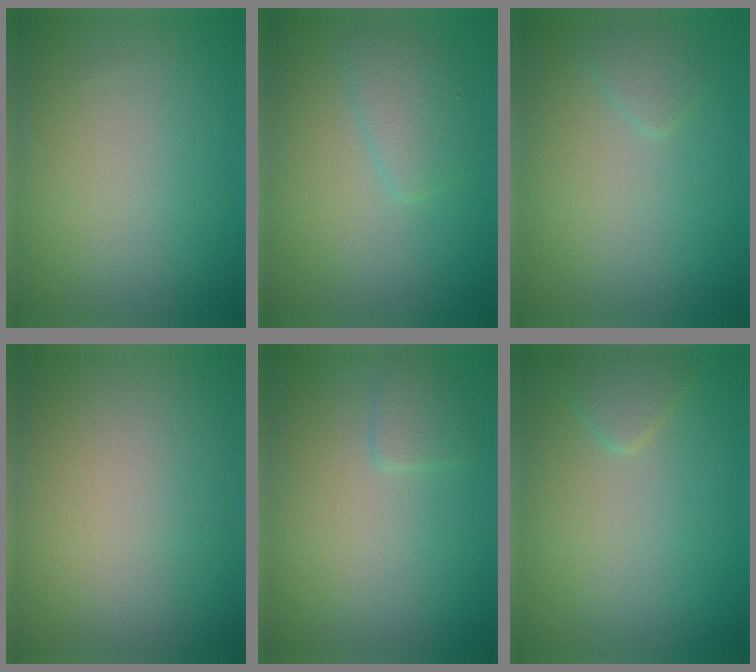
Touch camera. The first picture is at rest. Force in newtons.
{"total": 2.2, "press": 2.2, "slide": 0.1}
{"total": 1.2, "press": 1.2, "slide": 0.1}
{"total": 0.0}
{"total": 1.2, "press": 1.2, "slide": 0.1}
{"total": 1.4, "press": 1.4, "slide": 0.1}